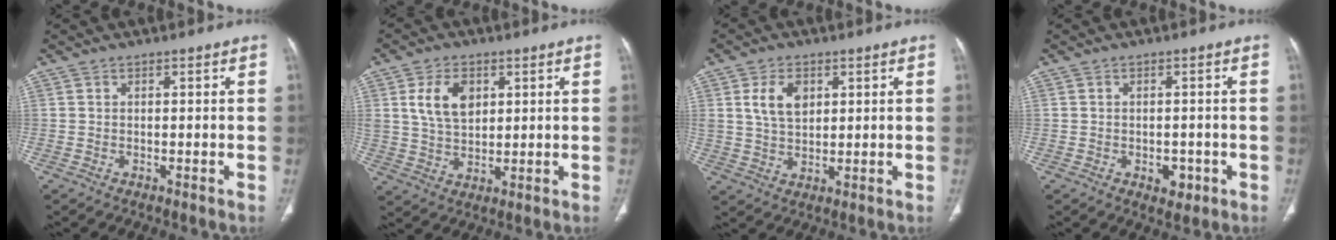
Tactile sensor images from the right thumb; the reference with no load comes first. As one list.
[{"total": 8.5, "force": [2.9, 5.4, 5.9], "torque": [-0.095, -0.010, 0.061]}, {"total": 6.8, "force": [2.4, 4.2, 4.7], "torque": [-0.076, -0.008, 0.051]}, {"total": 2.2, "force": [-1.0, 1.5, 1.4], "torque": [-0.011, 0.002, -0.009]}]